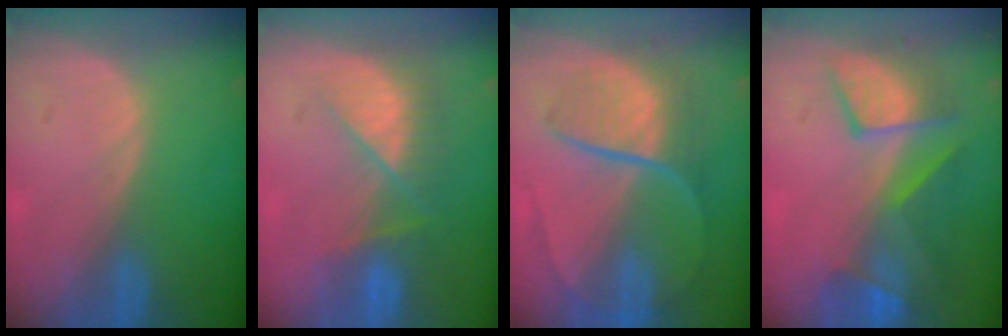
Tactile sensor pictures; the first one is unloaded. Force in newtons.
{"total": 7.8, "press": 7.2, "slide": 3.1}
{"total": 8.8, "press": 7.6, "slide": 4.5}
{"total": 9.0, "press": 8.3, "slide": 3.6}